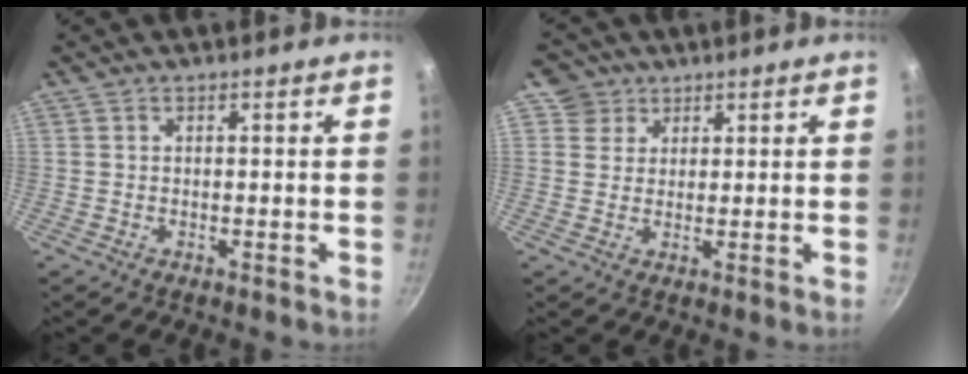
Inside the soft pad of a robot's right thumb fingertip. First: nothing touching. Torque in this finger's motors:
{"motor_torque": [0.00, 0.26, 0.52, 0.41, -0.02]}